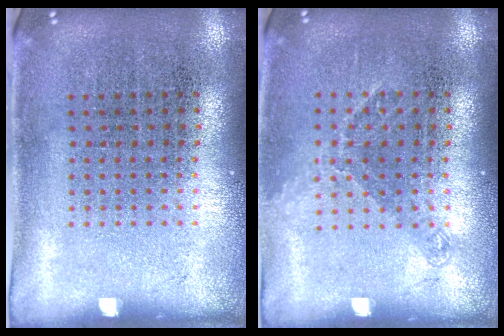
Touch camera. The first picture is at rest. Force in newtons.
{"total": 1.1, "press": 0.9, "slide": 0.6}